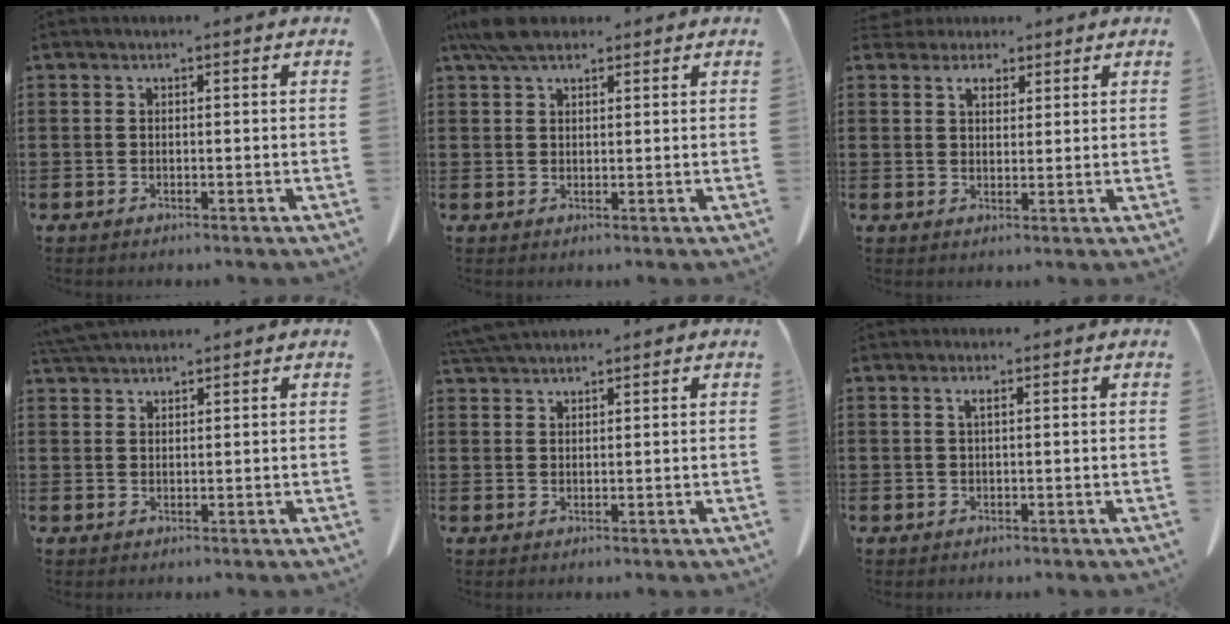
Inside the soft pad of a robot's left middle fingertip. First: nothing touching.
{"total": 5.1, "force": [3.8, 1.8, 2.9], "torque": [-0.067, 0.001, 0.073]}
{"total": 2.9, "force": [2.2, 1.7, 1.0], "torque": [-0.020, 0.005, 0.039]}
{"total": 3.4, "force": [3.2, 0.4, 1.0], "torque": [-0.029, -0.005, 0.064]}
{"total": 3.4, "force": [3.2, 0.3, 1.1], "torque": [-0.030, -0.005, 0.063]}
{"total": 1.2, "force": [0.5, 0.2, 1.0], "torque": [-0.022, 0.002, 0.010]}